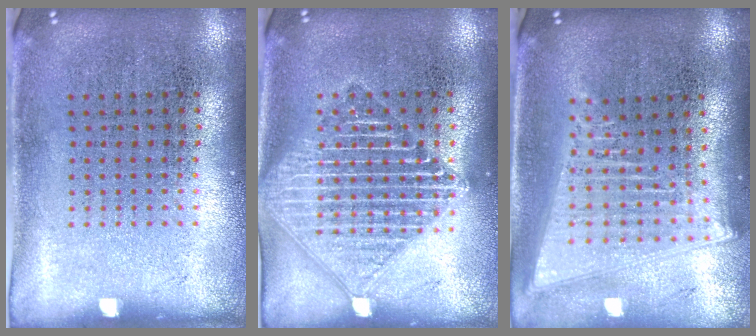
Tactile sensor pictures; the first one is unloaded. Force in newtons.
{"total": 3.1, "press": 3.1, "slide": 0.3}
{"total": 2.0, "press": 1.7, "slide": 1.1}